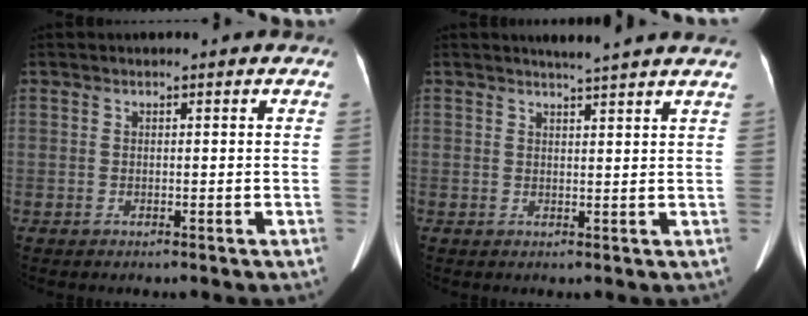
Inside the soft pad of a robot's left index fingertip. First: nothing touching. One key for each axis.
{"total": 4.1, "fx": 3.8, "fy": -0.3, "fz": 1.3, "tx": -0.017, "ty": 0.012, "tz": 0.043}